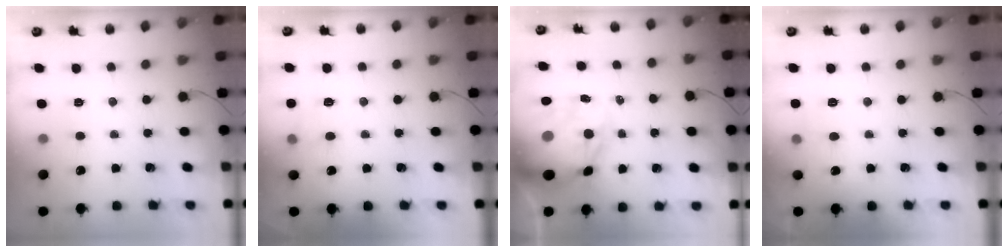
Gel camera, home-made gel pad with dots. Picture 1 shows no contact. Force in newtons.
{"total": 6.5, "press": 6.2, "slide": 1.8}
{"total": 17.6, "press": 17.1, "slide": 4.1}
{"total": 2.8, "press": 2.5, "slide": 1.3}